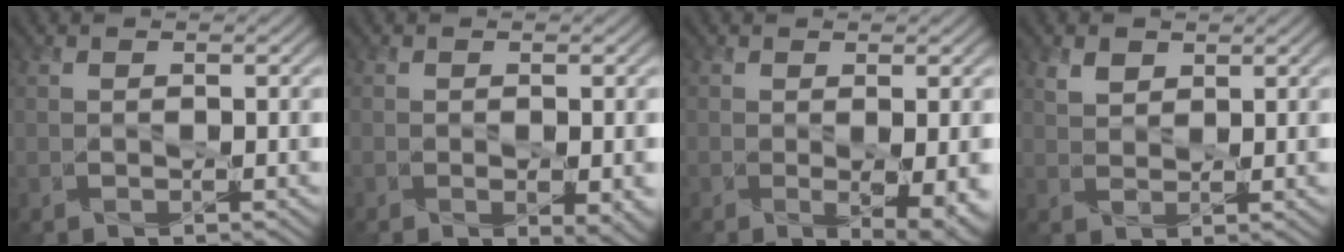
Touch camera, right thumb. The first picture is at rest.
{"total": 3.3, "force": [-1.1, 1.7, 2.5], "torque": [-0.030, -0.011, -0.015]}
{"total": 4.0, "force": [-1.0, 1.7, 3.5], "torque": [-0.050, -0.015, -0.009]}
{"total": 2.0, "force": [1.5, 1.0, 0.9], "torque": [-0.022, 0.002, 0.032]}